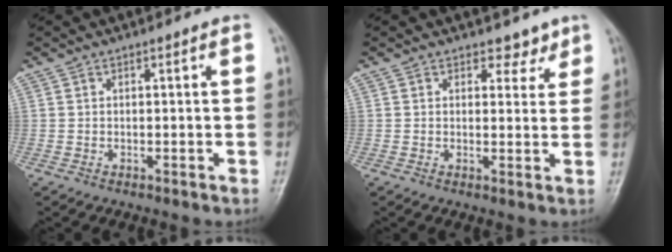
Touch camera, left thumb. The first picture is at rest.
{"total": 3.3, "force": [2.5, 2.0, 0.7], "torque": [0.019, -0.014, 0.031]}